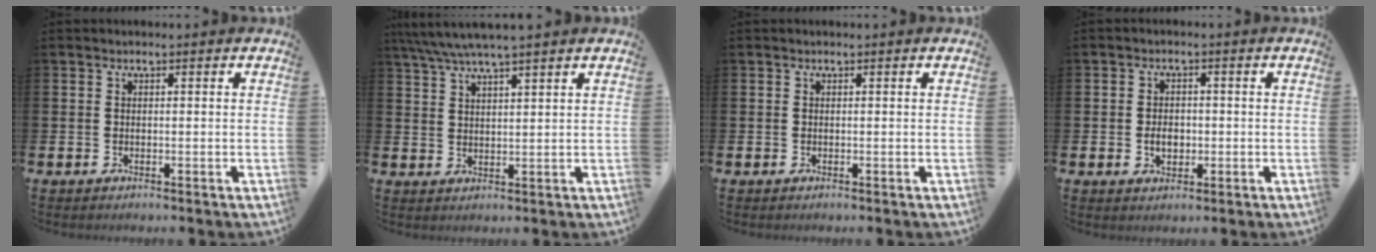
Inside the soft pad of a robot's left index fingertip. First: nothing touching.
{"total": 4.7, "force": [4.2, -0.2, 2.0], "torque": [-0.057, -0.011, 0.077]}
{"total": 0.0}
{"total": 2.8, "force": [-0.4, 2.0, 1.8], "torque": [-0.013, -0.005, -0.015]}